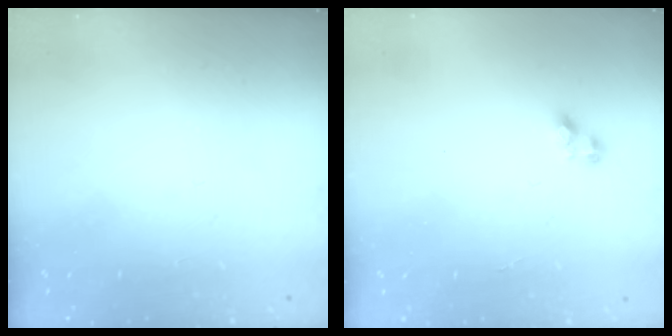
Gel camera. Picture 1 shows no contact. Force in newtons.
{"total": 1.8, "press": 1.7, "slide": 0.3}